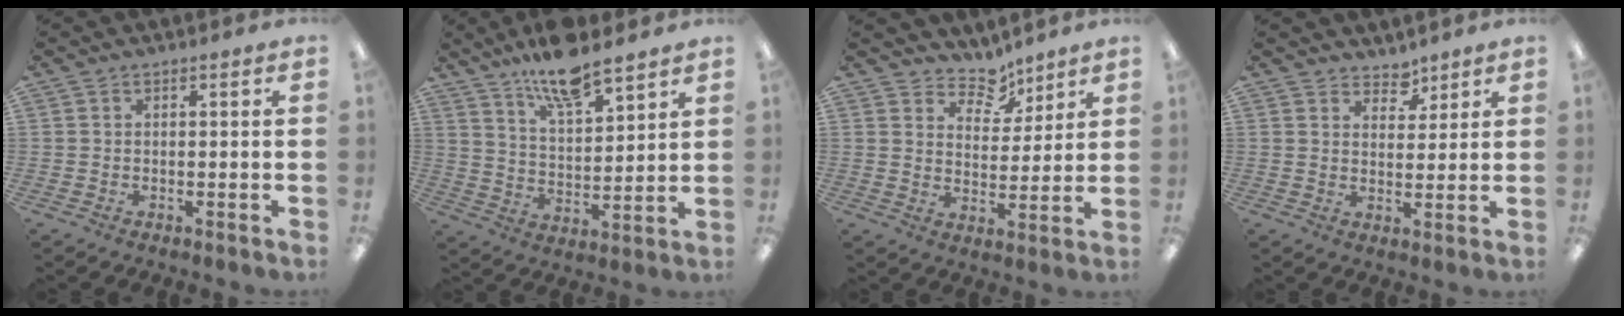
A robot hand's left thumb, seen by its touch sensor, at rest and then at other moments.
{"total": 11.4, "force": [9.5, 3.1, 5.5], "torque": [-0.092, -0.055, 0.168]}
{"total": 7.5, "force": [6.3, 3.8, 1.4], "torque": [-0.016, -0.051, 0.112]}
{"total": 4.5, "force": [3.9, 2.3, 0.7], "torque": [-0.001, -0.026, 0.068]}